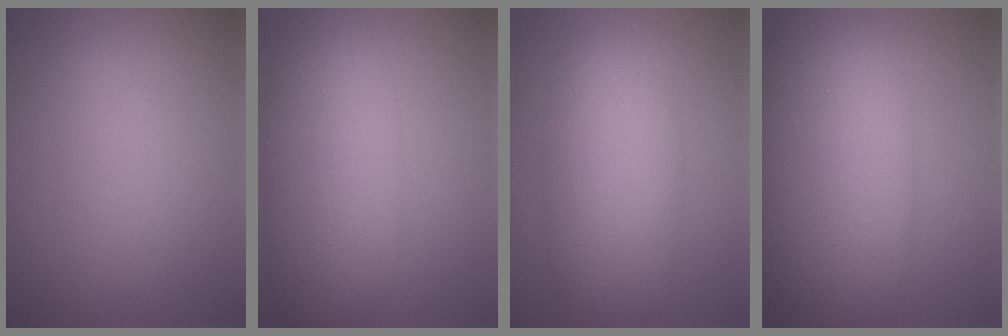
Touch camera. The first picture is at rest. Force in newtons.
{"total": 7.8, "press": 7.8, "slide": 0.2}
{"total": 7.3, "press": 7.3, "slide": 0.3}
{"total": 12.4, "press": 12.4, "slide": 0.2}